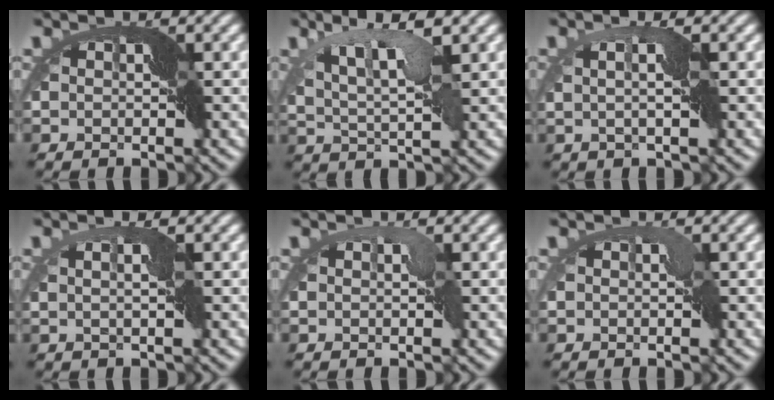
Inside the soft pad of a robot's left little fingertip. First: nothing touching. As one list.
[{"total": 4.5, "force": [3.0, 0.1, 3.4], "torque": [-0.081, 0.007, 0.051]}, {"total": 1.5, "force": [0.6, -1.0, 0.8], "torque": [-0.037, -0.001, 0.008]}, {"total": 1.2, "force": [0.5, -1.1, 0.2], "torque": [-0.019, -0.002, 0.008]}, {"total": 1.5, "force": [0.1, 0.6, 1.4], "torque": [-0.018, 0.001, -0.002]}, {"total": 1.2, "force": [-0.1, 0.6, 1.0], "torque": [-0.012, 0.000, -0.004]}]